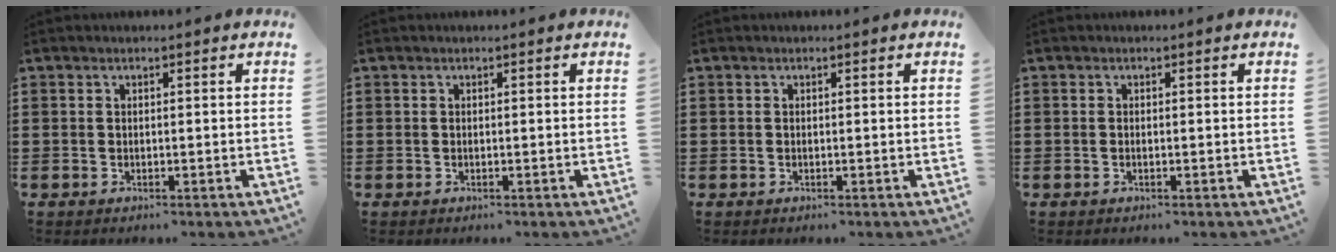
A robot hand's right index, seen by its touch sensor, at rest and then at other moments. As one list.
[{"total": 0.0}, {"total": 0.0}, {"total": 0.0}]